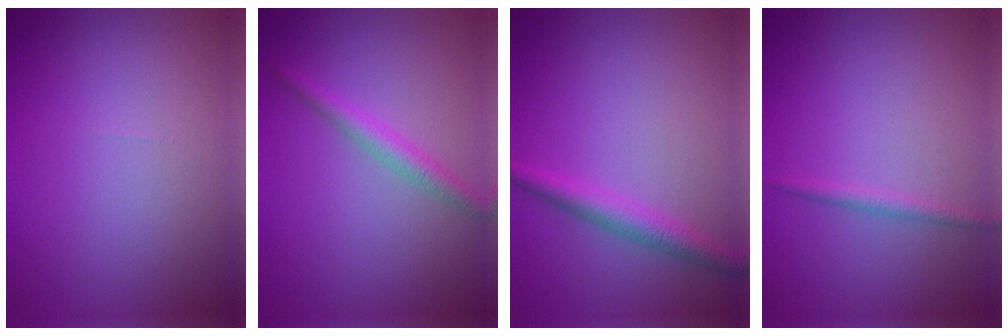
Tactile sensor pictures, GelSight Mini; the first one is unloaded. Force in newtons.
{"total": 2.2, "press": 2.2, "slide": 0.0}
{"total": 2.6, "press": 2.6, "slide": 0.1}
{"total": 1.1, "press": 1.1, "slide": 0.1}